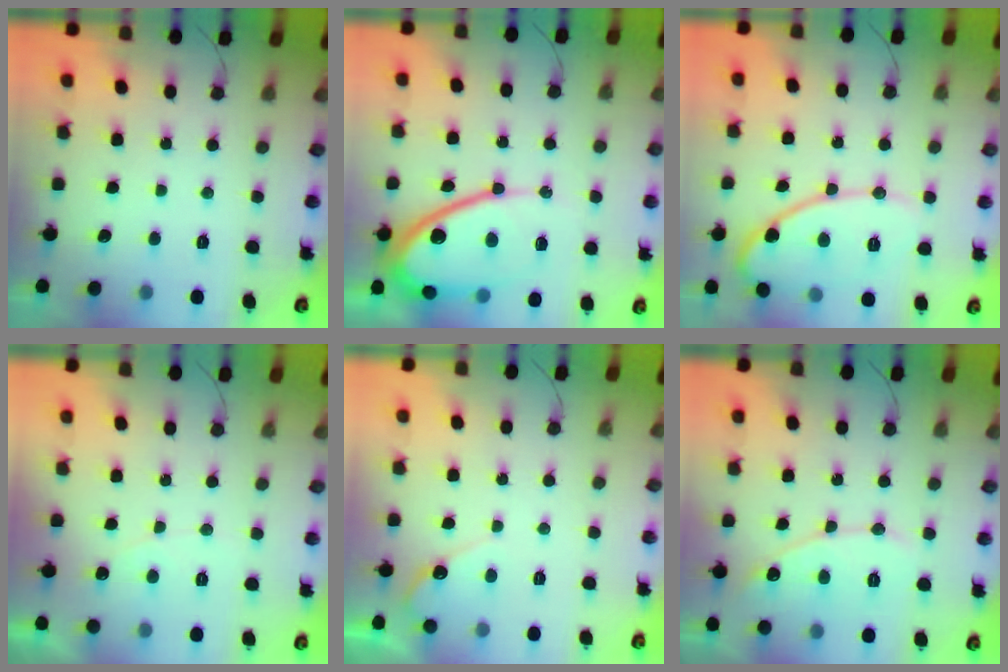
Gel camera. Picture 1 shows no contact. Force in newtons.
{"total": 16.8, "press": 16.7, "slide": 1.6}
{"total": 12.7, "press": 12.7, "slide": 0.7}
{"total": 3.9, "press": 3.9, "slide": 0.3}
{"total": 4.3, "press": 4.3, "slide": 0.3}
{"total": 8.7, "press": 8.7, "slide": 0.9}